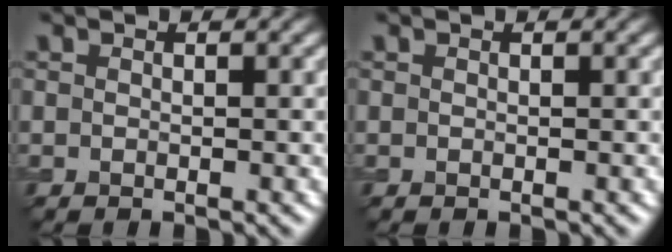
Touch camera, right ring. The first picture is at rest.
{"total": 0.0}